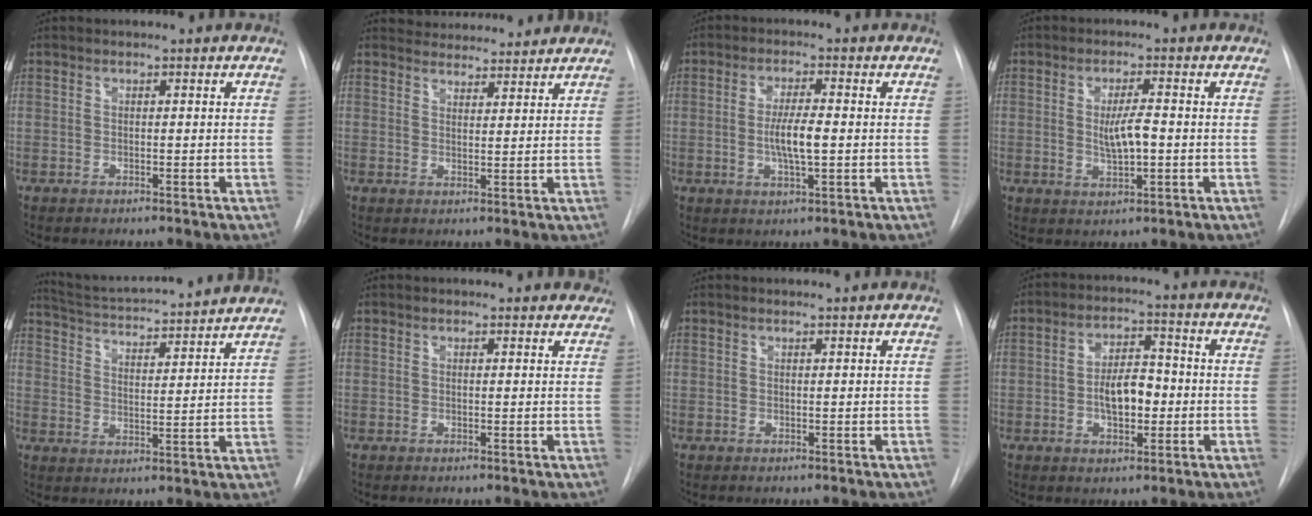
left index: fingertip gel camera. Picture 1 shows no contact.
{"total": 8.0, "force": [7.6, 1.9, 1.2], "torque": [-0.011, 0.012, 0.096]}
{"total": 5.3, "force": [-0.8, 1.0, 5.2], "torque": [-0.102, -0.007, -0.016]}
{"total": 4.8, "force": [-0.5, 1.2, 4.6], "torque": [-0.083, -0.005, -0.007]}
{"total": 18.8, "force": [17.7, 0.7, 6.5], "torque": [-0.110, -0.005, 0.246]}
{"total": 6.2, "force": [5.7, 2.2, 1.0], "torque": [0.012, 0.004, 0.039]}
{"total": 1.2, "force": [1.2, -0.1, 0.2], "torque": [-0.010, 0.003, 0.016]}
{"total": 7.0, "force": [-1.3, 3.4, 5.9], "torque": [-0.105, 0.009, -0.023]}